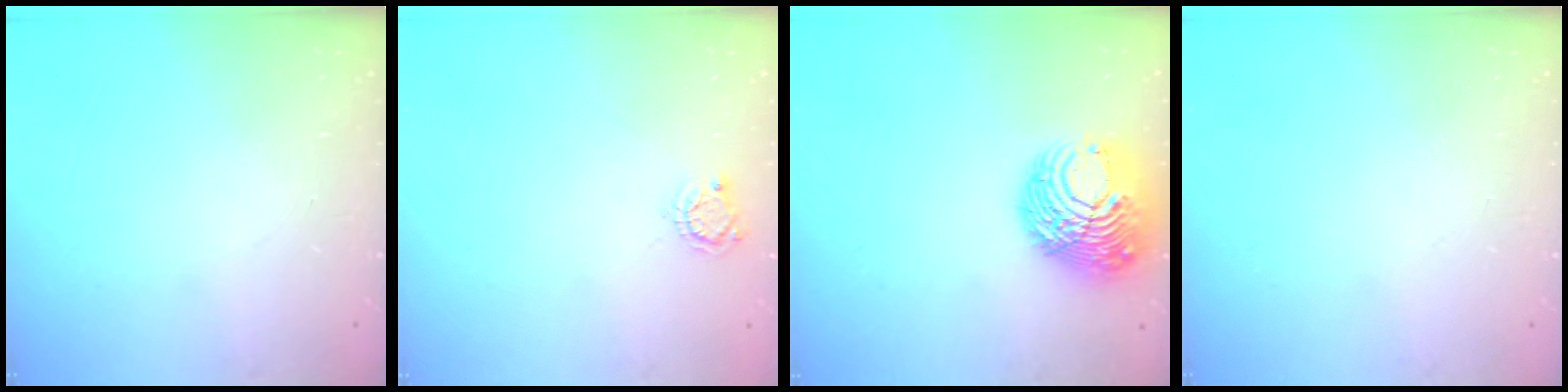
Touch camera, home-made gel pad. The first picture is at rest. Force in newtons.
{"total": 4.1, "press": 4.1, "slide": 0.4}
{"total": 12.5, "press": 12.5, "slide": 1.5}
{"total": 0.0}